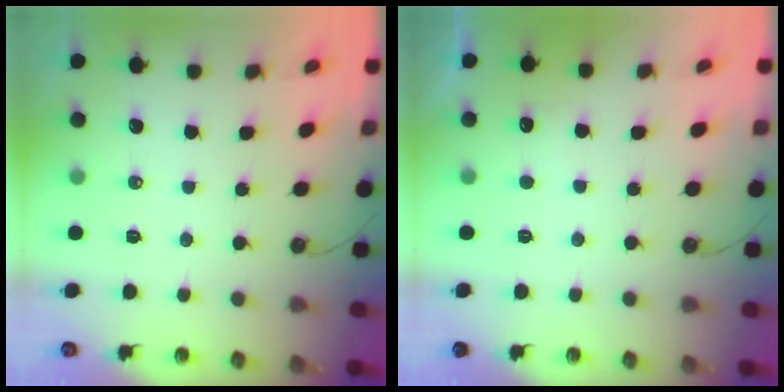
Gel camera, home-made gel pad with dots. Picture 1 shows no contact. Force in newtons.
{"total": 2.7, "press": 2.5, "slide": 1.0}